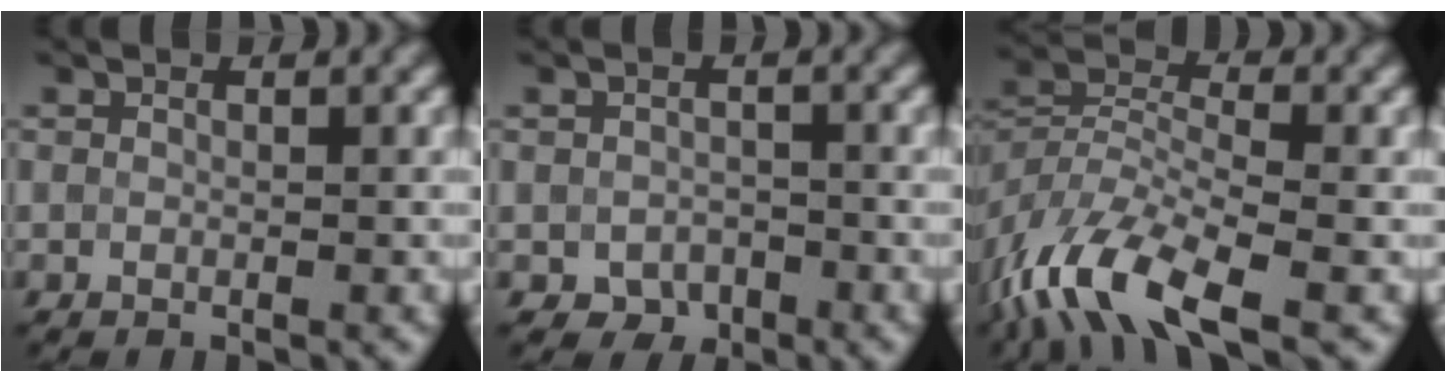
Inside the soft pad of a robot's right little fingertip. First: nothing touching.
{"total": 2.0, "force": [-1.0, 1.6, 0.8], "torque": [-0.012, -0.005, -0.020]}
{"total": 9.3, "force": [-5.8, 3.4, 6.4], "torque": [-0.124, -0.005, -0.122]}